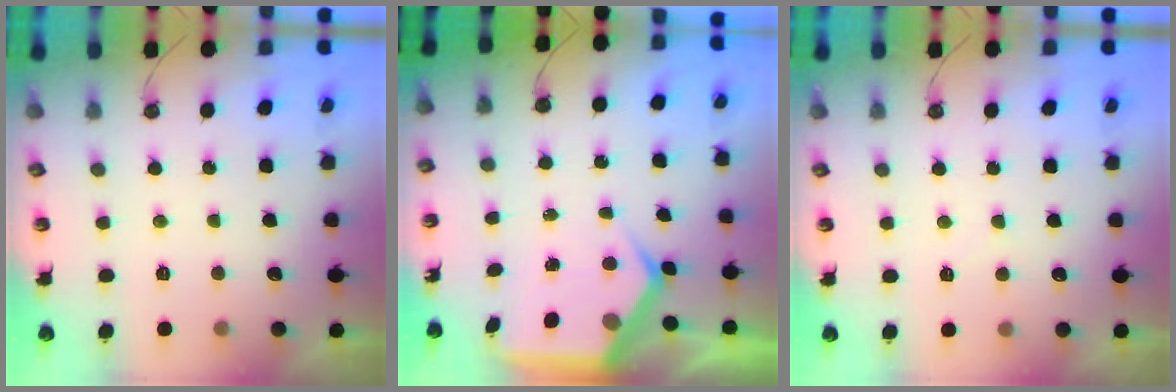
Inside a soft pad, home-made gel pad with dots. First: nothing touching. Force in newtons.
{"total": 7.2, "press": 7.2, "slide": 1.0}
{"total": 2.2, "press": 2.2, "slide": 0.4}